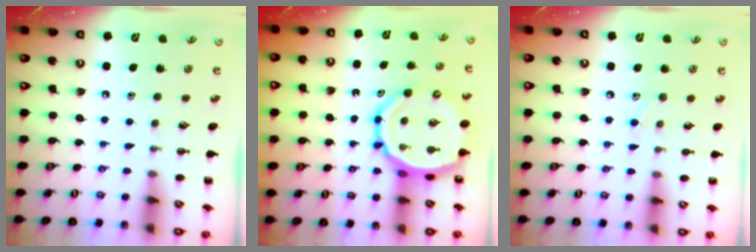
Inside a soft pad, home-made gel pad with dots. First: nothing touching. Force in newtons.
{"total": 14.3, "press": 13.8, "slide": 4.0}
{"total": 6.4, "press": 6.0, "slide": 2.3}